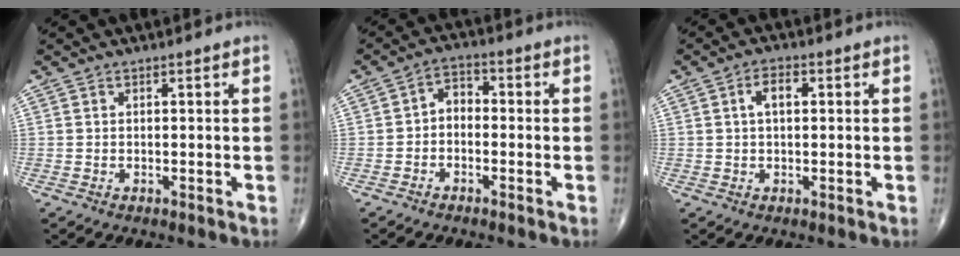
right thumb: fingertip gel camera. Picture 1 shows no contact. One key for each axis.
{"total": 4.0, "fx": -0.9, "fy": 2.9, "fz": 2.6, "tx": -0.029, "ty": 0.024, "tz": -0.032}
{"total": 3.8, "fx": 0.8, "fy": 2.0, "fz": 3.1, "tx": -0.053, "ty": 0.010, "tz": 0.011}